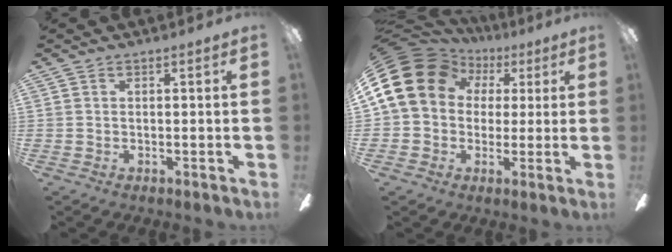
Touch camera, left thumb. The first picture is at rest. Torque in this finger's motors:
{"motor_torque": [0.98, 1.60, 1.46, -1.31, 0.26]}